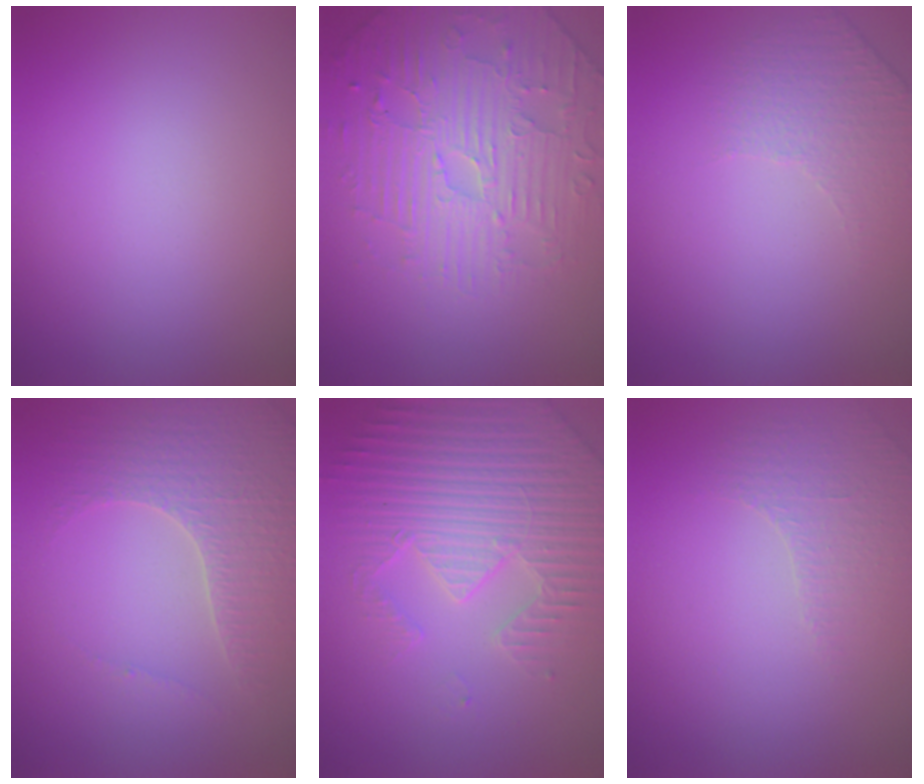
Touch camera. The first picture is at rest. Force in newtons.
{"total": 4.5, "press": 4.5, "slide": 0.4}
{"total": 1.7, "press": 1.3, "slide": 1.1}
{"total": 3.8, "press": 3.7, "slide": 0.9}
{"total": 5.3, "press": 5.1, "slide": 1.5}
{"total": 1.3, "press": 0.9, "slide": 0.9}